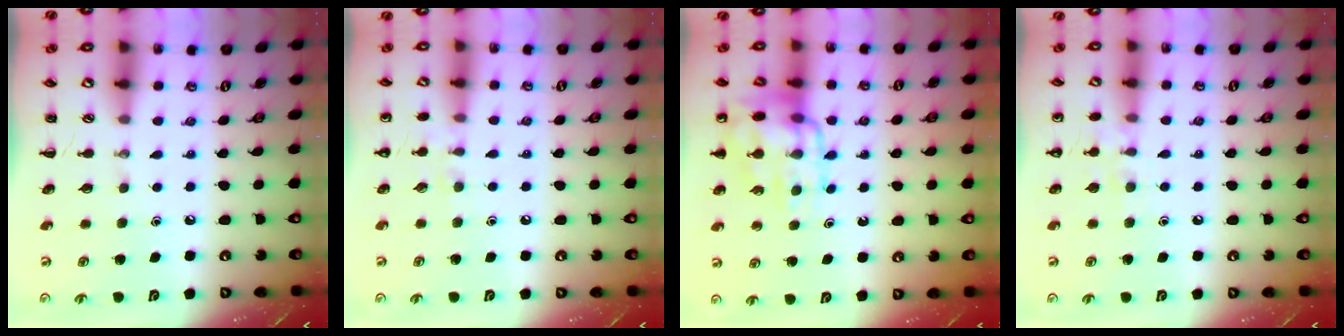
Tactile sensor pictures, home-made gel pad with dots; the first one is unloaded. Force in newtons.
{"total": 6.3, "press": 6.0, "slide": 1.9}
{"total": 14.7, "press": 14.5, "slide": 2.3}
{"total": 7.1, "press": 6.9, "slide": 1.9}